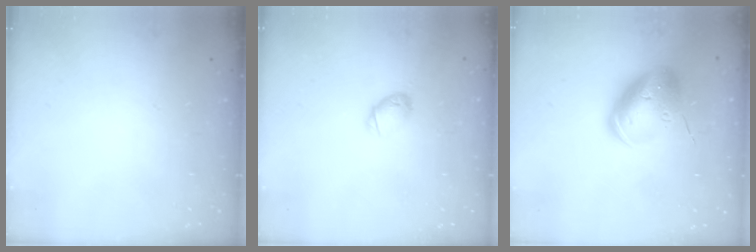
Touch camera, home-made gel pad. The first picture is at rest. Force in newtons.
{"total": 4.0, "press": 3.9, "slide": 0.8}
{"total": 14.3, "press": 14.1, "slide": 2.4}